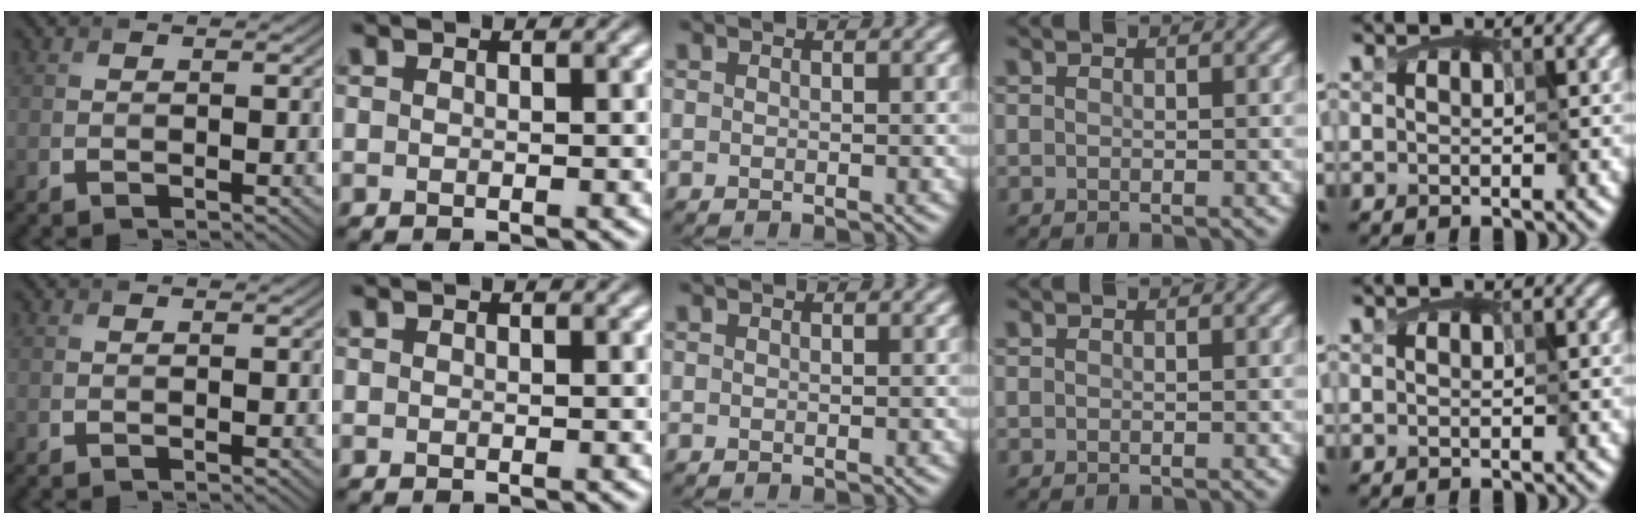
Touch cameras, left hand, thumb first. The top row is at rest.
{}